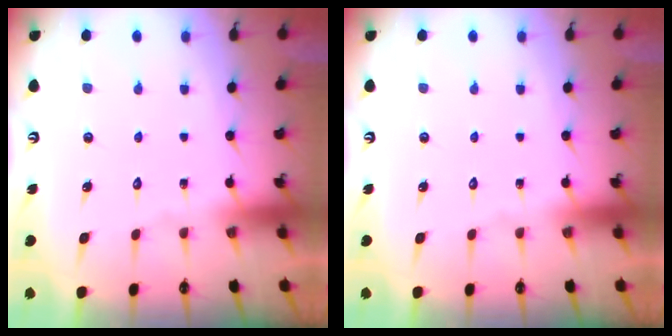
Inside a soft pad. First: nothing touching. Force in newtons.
{"total": 0.0}